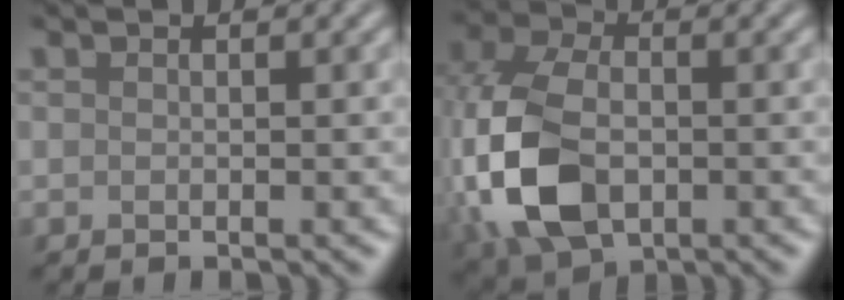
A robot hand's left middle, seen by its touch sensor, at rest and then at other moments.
{"total": 11.1, "force": [-2.1, 7.5, 7.9], "torque": [-0.213, -0.022, -0.044]}